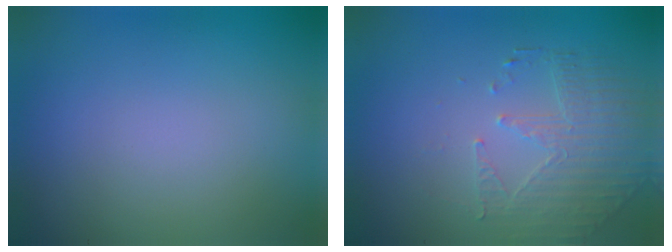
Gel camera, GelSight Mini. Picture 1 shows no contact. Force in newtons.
{"total": 2.2, "press": 1.8, "slide": 1.2}